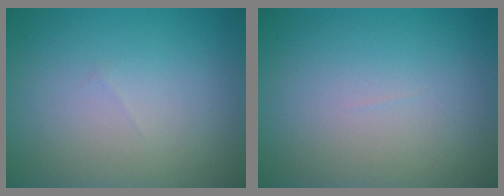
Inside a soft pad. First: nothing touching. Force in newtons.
{"total": 0.0}